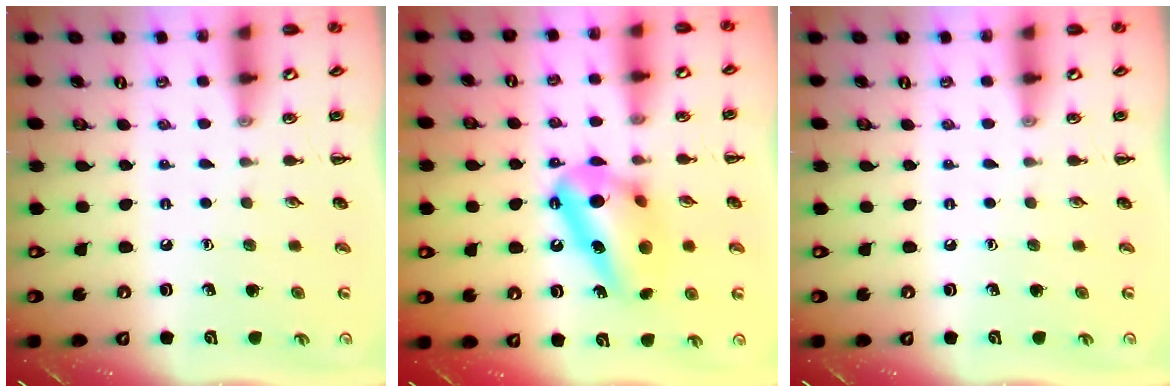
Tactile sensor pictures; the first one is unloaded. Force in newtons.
{"total": 13.6, "press": 13.6, "slide": 0.3}
{"total": 0.0}